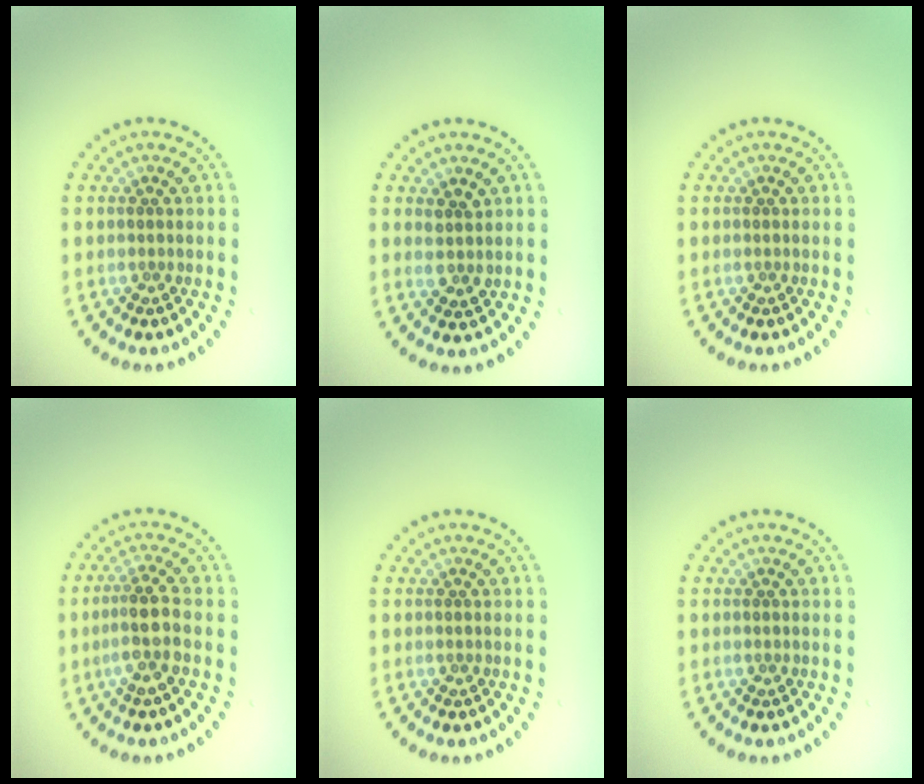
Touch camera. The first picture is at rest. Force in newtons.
{"total": 1.7, "press": 1.5, "slide": 0.8}
{"total": 0.0}
{"total": 2.8, "press": 2.3, "slide": 1.6}
{"total": 0.0}
{"total": 0.0}